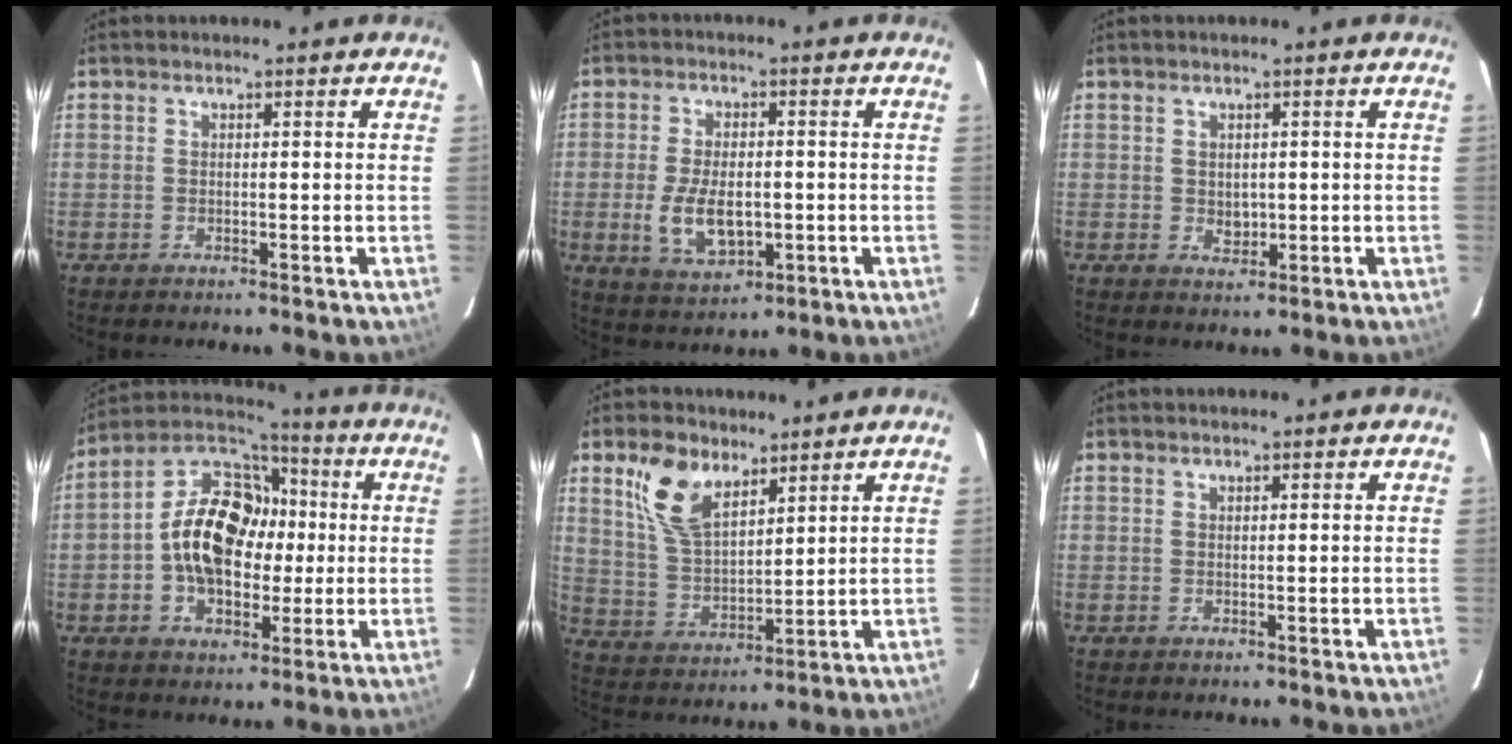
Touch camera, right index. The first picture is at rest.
{"total": 8.9, "force": [-1.8, 4.8, 7.3], "torque": [-0.153, -0.009, -0.023]}
{"total": 2.4, "force": [0.2, 2.0, 1.3], "torque": [-0.019, 0.001, 0.007]}
{"total": 17.2, "force": [-0.4, 11.7, 12.6], "torque": [-0.237, 0.040, -0.008]}
{"total": 11.0, "force": [6.6, 5.7, 6.6], "torque": [-0.134, 0.014, 0.140]}
{"total": 0.5, "force": [0.5, 0.0, 0.1], "torque": [-0.004, -0.002, 0.009]}